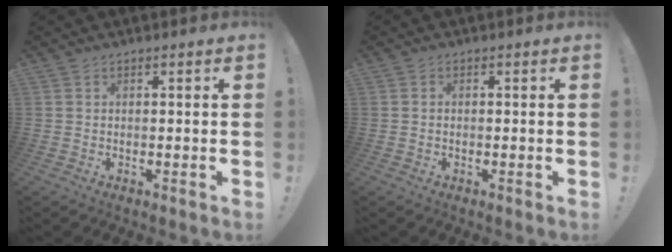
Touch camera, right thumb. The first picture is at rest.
{"total": 0.0}